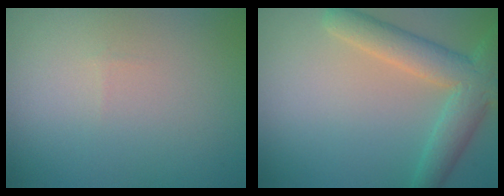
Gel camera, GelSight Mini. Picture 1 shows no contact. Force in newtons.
{"total": 5.3, "press": 5.3, "slide": 0.3}